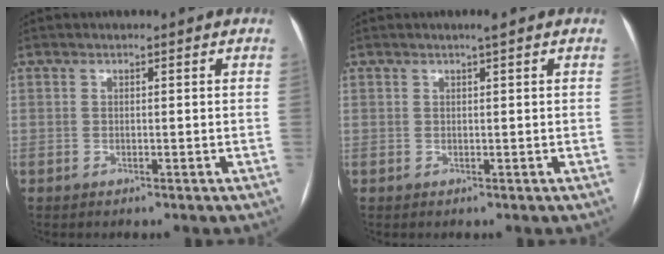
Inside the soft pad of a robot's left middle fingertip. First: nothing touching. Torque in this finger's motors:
{"motor_torque": [0.20, -0.10, -0.07, 0.00]}